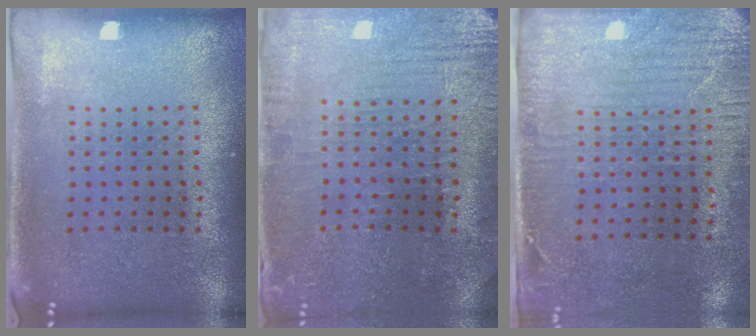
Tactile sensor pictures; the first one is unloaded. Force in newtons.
{"total": 0.8, "press": 0.7, "slide": 0.4}
{"total": 3.0, "press": 2.4, "slide": 1.7}